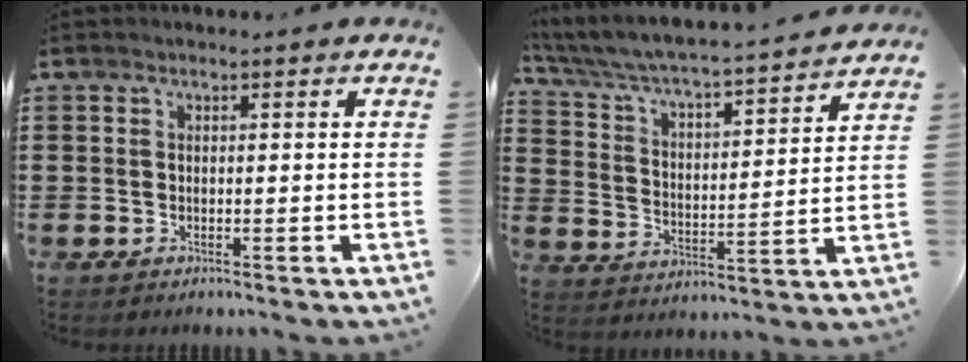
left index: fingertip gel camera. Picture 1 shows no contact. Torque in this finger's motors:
{"motor_torque": [2.14, 0.00, 0.32, 0.08]}